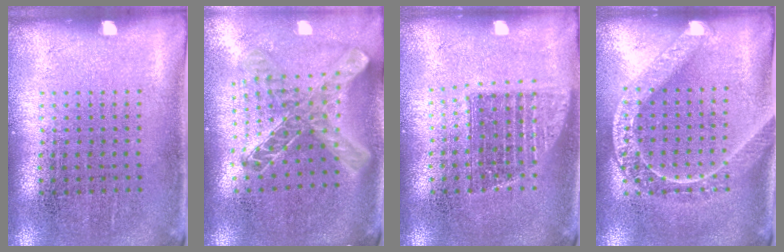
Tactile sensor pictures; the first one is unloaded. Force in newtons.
{"total": 1.5, "press": 1.3, "slide": 0.6}
{"total": 1.3, "press": 1.1, "slide": 0.8}
{"total": 1.8, "press": 1.7, "slide": 0.6}